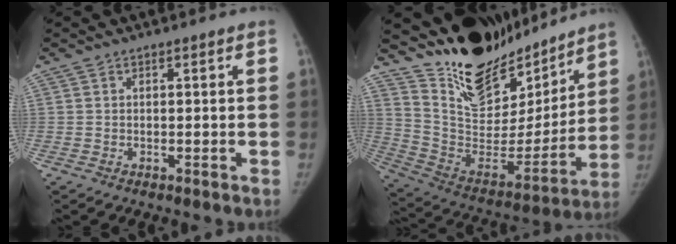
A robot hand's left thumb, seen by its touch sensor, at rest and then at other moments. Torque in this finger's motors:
{"motor_torque": [1.21, -0.51, 1.60, -1.17, 0.27]}